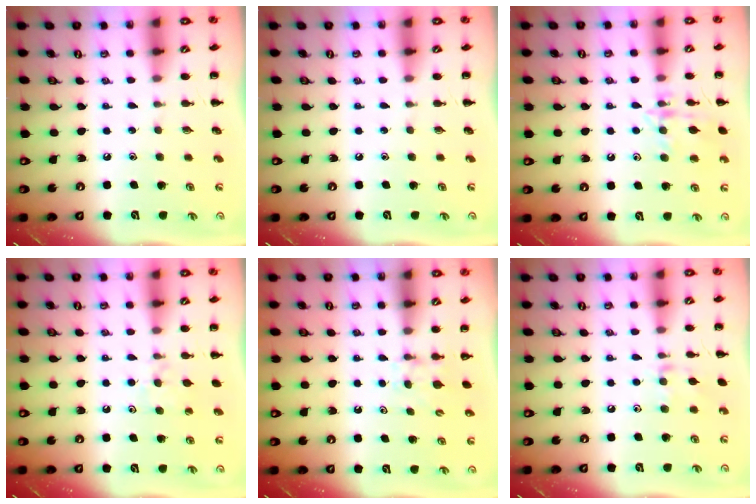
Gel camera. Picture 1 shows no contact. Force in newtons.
{"total": 0.0}
{"total": 12.2, "press": 12.2, "slide": 0.6}
{"total": 6.2, "press": 5.9, "slide": 1.9}
{"total": 3.9, "press": 3.5, "slide": 1.5}
{"total": 7.5, "press": 7.4, "slide": 1.3}